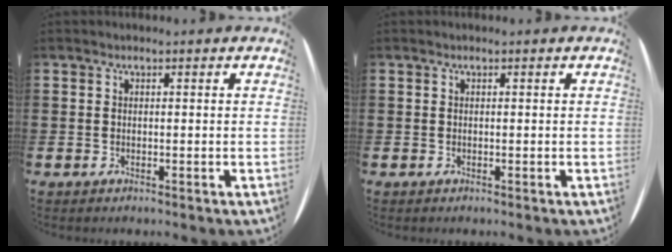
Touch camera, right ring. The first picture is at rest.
{"total": 0.0}